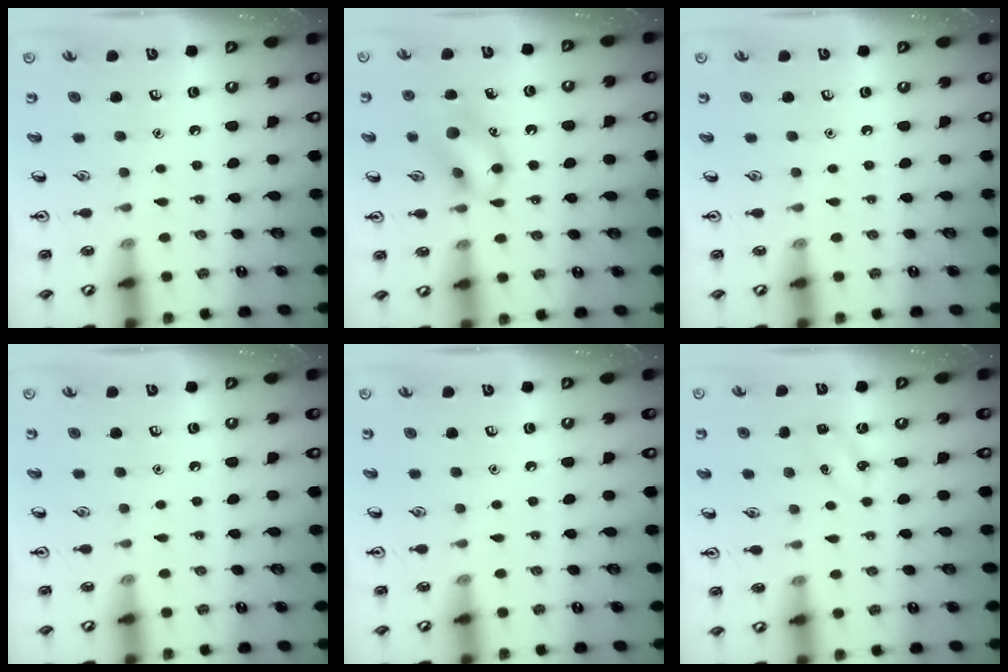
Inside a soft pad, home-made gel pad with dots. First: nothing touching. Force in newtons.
{"total": 12.7, "press": 12.6, "slide": 1.7}
{"total": 0.0}
{"total": 0.0}
{"total": 0.0}
{"total": 3.8, "press": 3.6, "slide": 1.3}